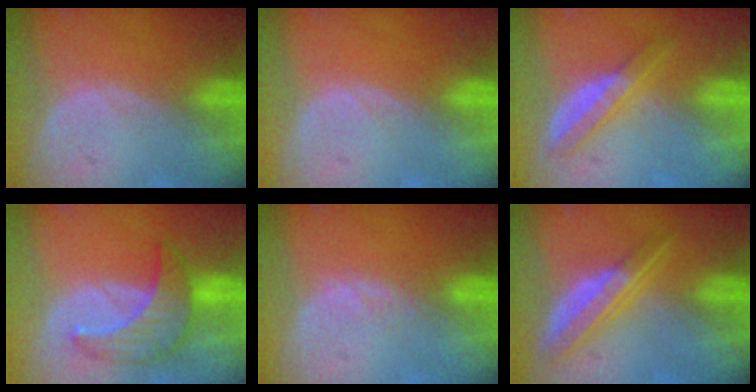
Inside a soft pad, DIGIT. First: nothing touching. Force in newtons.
{"total": 0.0}
{"total": 4.8, "press": 4.7, "slide": 1.0}
{"total": 7.3, "press": 7.3, "slide": 0.2}
{"total": 1.0, "press": 1.0, "slide": 0.2}
{"total": 6.7, "press": 5.7, "slide": 3.6}